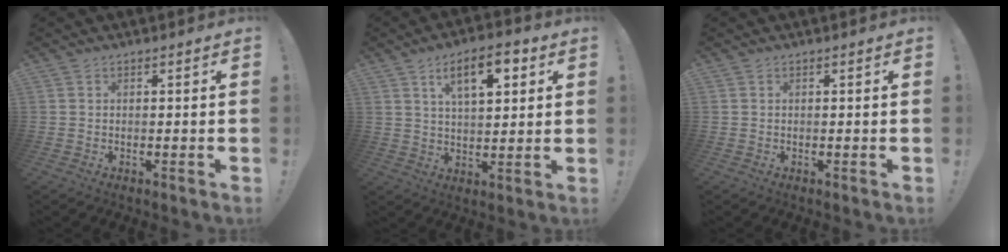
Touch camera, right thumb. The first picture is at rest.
{"total": 10.9, "force": [4.8, 4.7, 8.7], "torque": [-0.132, -0.005, 0.079]}
{"total": 0.0}